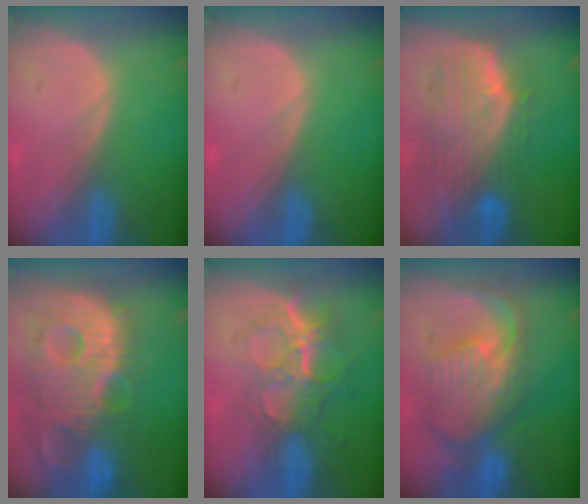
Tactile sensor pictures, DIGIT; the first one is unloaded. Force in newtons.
{"total": 0.0}
{"total": 10.0, "press": 8.8, "slide": 4.7}
{"total": 13.8, "press": 12.0, "slide": 6.8}
{"total": 9.2, "press": 7.7, "slide": 5.0}
{"total": 10.6, "press": 9.5, "slide": 4.7}